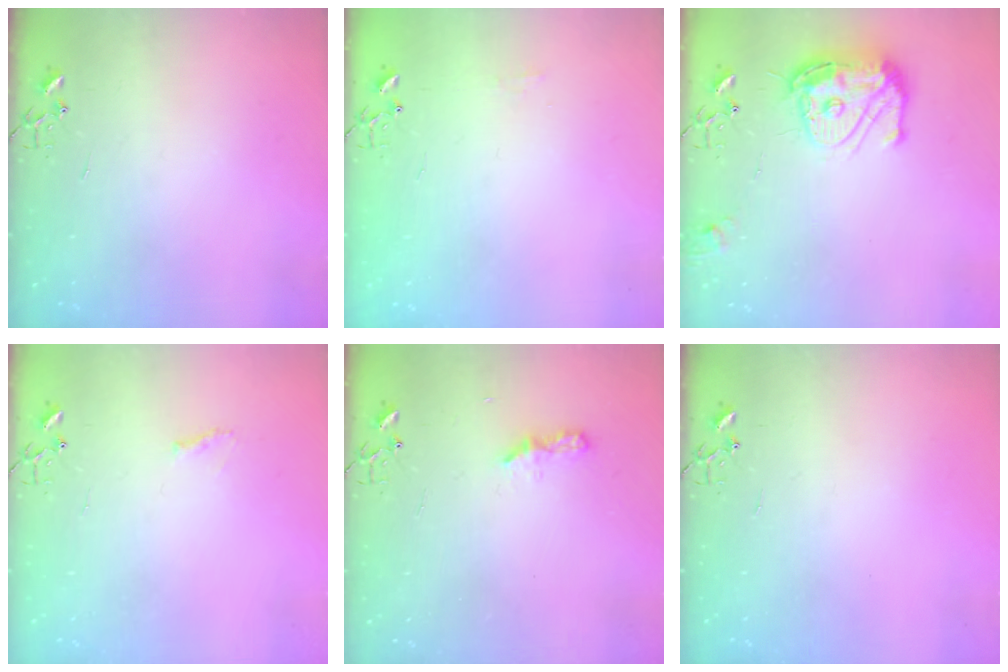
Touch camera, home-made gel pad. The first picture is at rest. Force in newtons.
{"total": 4.5, "press": 4.4, "slide": 0.7}
{"total": 16.6, "press": 16.5, "slide": 1.6}
{"total": 4.7, "press": 4.6, "slide": 0.6}
{"total": 5.9, "press": 5.8, "slide": 0.7}
{"total": 0.0}